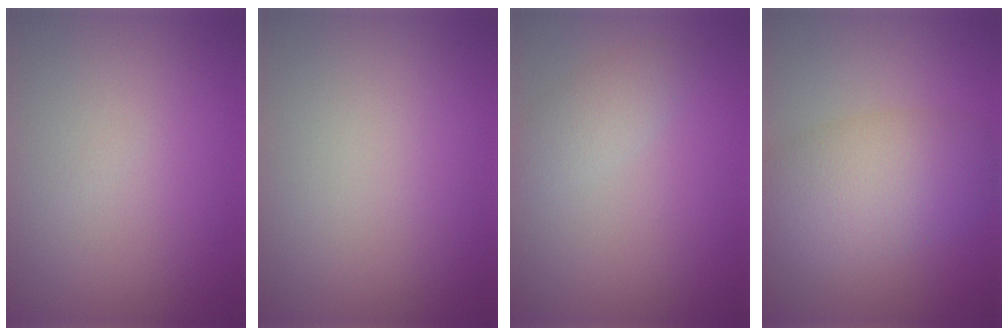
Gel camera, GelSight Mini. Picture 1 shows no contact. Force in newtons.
{"total": 0.0}
{"total": 1.8, "press": 1.8, "slide": 0.1}
{"total": 6.7, "press": 6.6, "slide": 0.4}